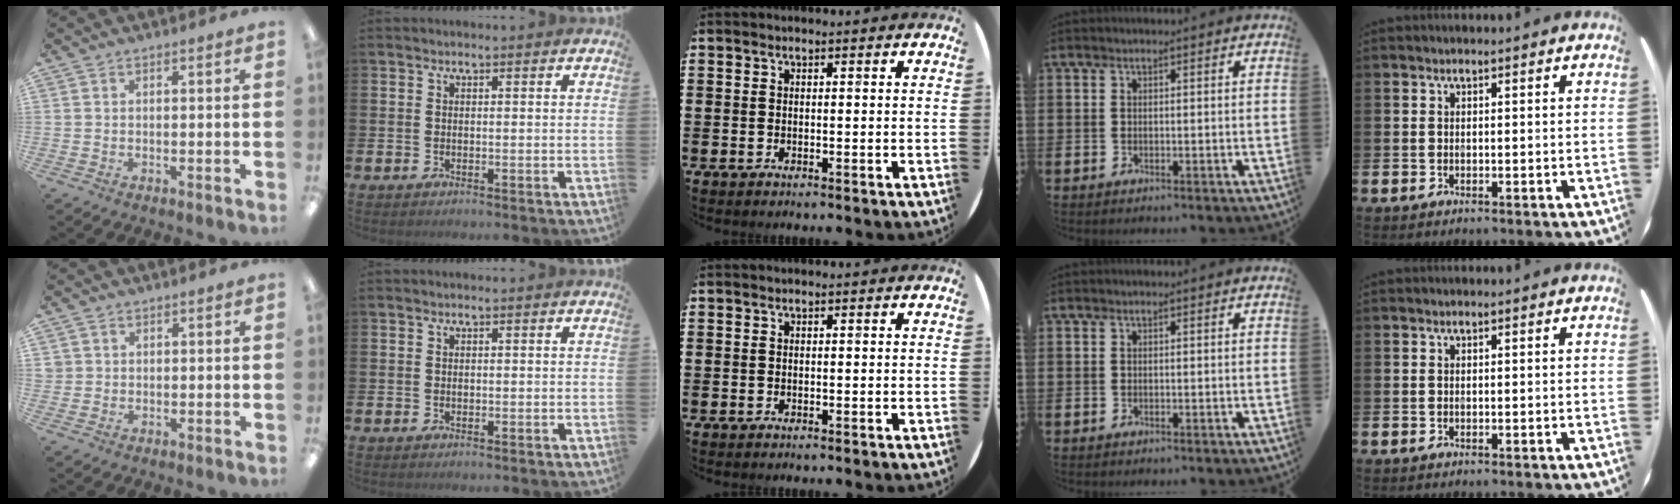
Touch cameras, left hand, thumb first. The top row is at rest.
{"thumb": {"total": 1.3, "force": [0.5, 1.2, 0.0], "torque": [-0.002, 0.002, 0.009]}}